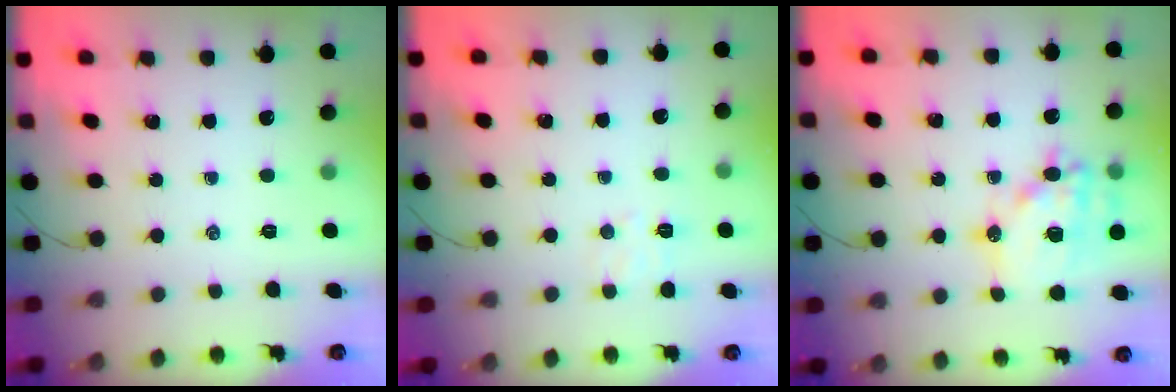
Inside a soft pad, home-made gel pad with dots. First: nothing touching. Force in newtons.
{"total": 5.5, "press": 5.3, "slide": 1.4}
{"total": 17.7, "press": 17.4, "slide": 3.3}